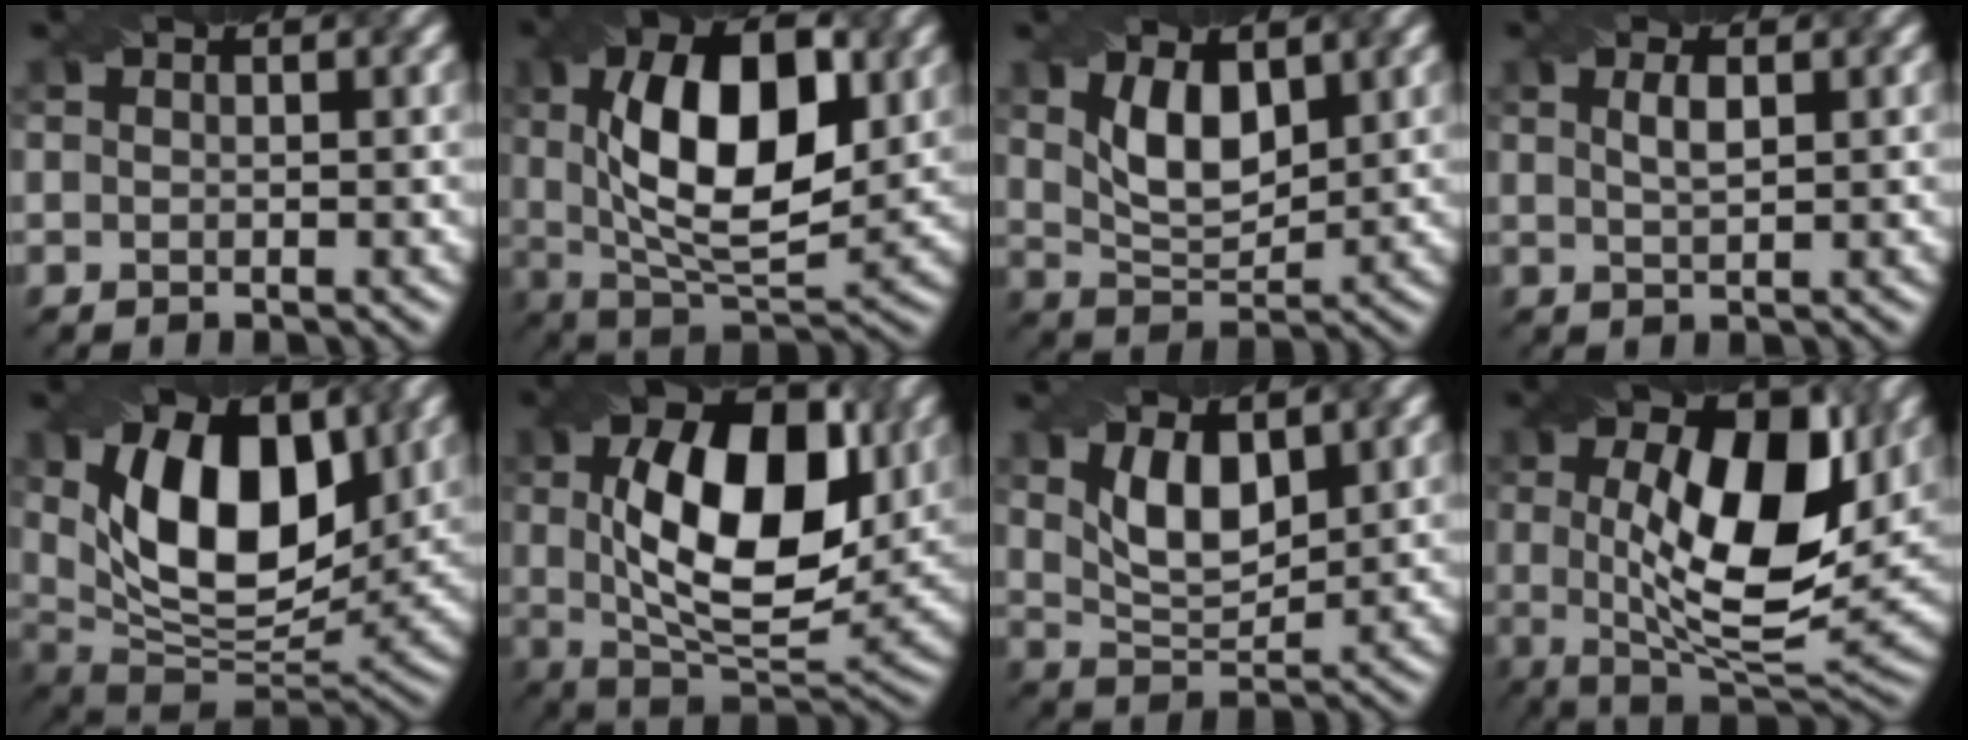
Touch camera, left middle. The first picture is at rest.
{"total": 11.2, "force": [1.9, 5.1, 9.8], "torque": [-0.151, 0.011, 0.029]}
{"total": 4.5, "force": [1.5, 2.3, 3.5], "torque": [-0.076, 0.000, 0.033]}
{"total": 1.4, "force": [0.3, 0.4, 1.4], "torque": [-0.027, 0.007, 0.010]}
{"total": 12.2, "force": [3.0, 6.7, 9.7], "torque": [-0.152, 0.001, 0.050]}
{"total": 11.8, "force": [1.9, 6.0, 10.0], "torque": [-0.151, 0.007, 0.029]}
{"total": 4.4, "force": [1.6, 2.2, 3.5], "torque": [-0.076, -0.001, 0.034]}
{"total": 12.1, "force": [1.7, 5.0, 10.8], "torque": [-0.162, 0.007, 0.027]}